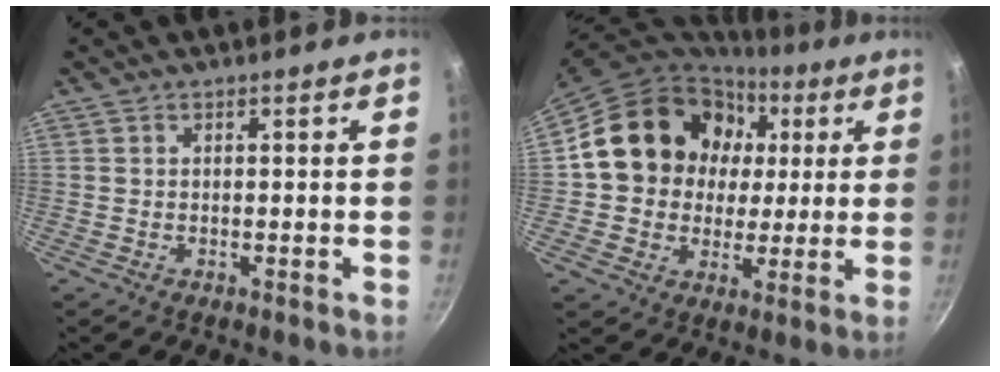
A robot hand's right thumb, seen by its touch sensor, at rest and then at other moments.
{"total": 19.8, "force": [4.4, 16.8, 9.4], "torque": [-0.139, 0.025, 0.075]}